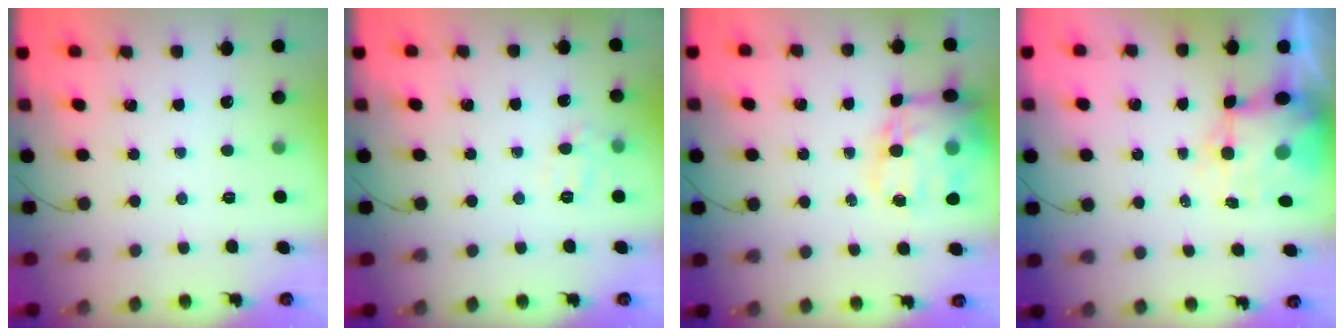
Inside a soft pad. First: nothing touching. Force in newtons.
{"total": 8.2, "press": 8.0, "slide": 1.5}
{"total": 18.6, "press": 18.0, "slide": 4.4}
{"total": 8.4, "press": 8.0, "slide": 2.5}